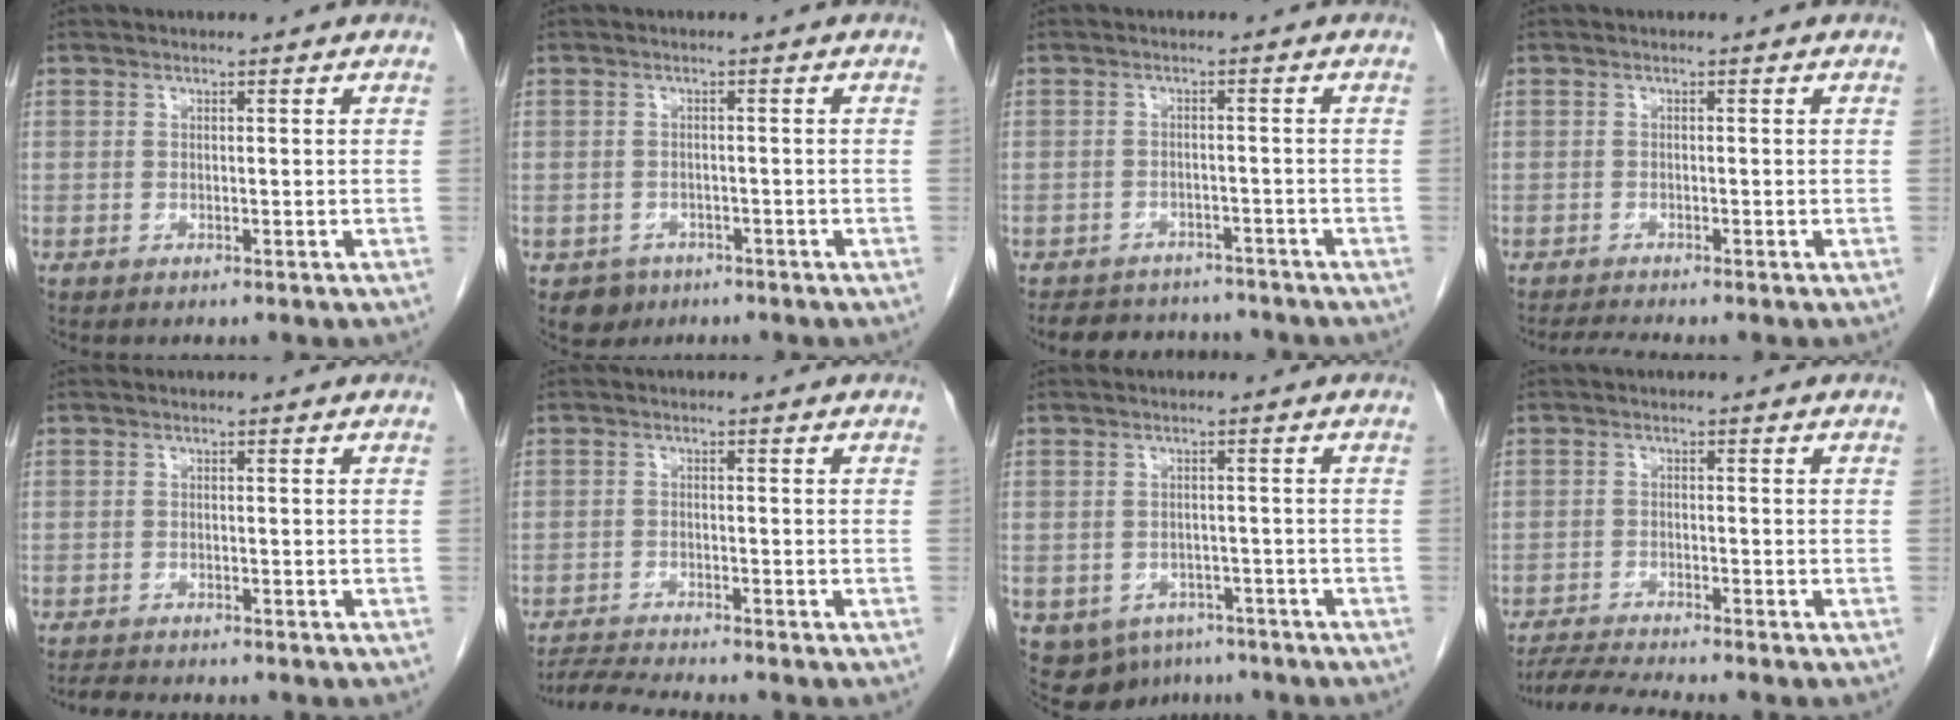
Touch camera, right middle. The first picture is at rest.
{"total": 2.9, "force": [-1.8, 2.3, 0.3], "torque": [-0.004, 0.007, -0.024]}
{"total": 8.7, "force": [-8.0, 3.0, 1.8], "torque": [-0.024, 0.007, -0.103]}
{"total": 1.9, "force": [-1.7, -0.7, 0.5], "torque": [-0.017, -0.010, -0.034]}
{"total": 2.2, "force": [-2.1, 0.1, 0.6], "torque": [-0.014, -0.009, -0.034]}
{"total": 4.1, "force": [-3.8, -1.3, 0.7], "torque": [-0.018, -0.021, -0.070]}
{"total": 8.5, "force": [-5.1, 6.3, 2.6], "torque": [-0.051, 0.003, -0.062]}
{"total": 5.0, "force": [-4.6, -1.4, 1.5], "torque": [-0.028, -0.020, -0.084]}